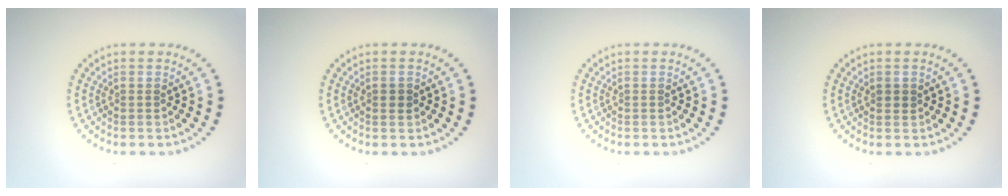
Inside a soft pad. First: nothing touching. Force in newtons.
{"total": 0.8, "press": 0.8, "slide": 0.1}
{"total": 0.0}
{"total": 0.9, "press": 0.8, "slide": 0.3}